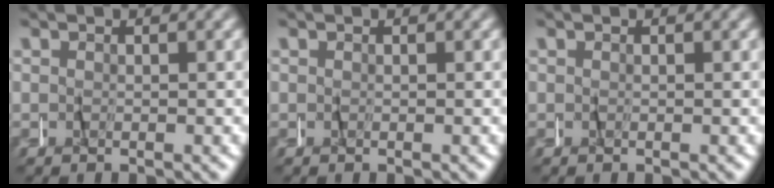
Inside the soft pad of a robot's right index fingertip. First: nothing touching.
{"total": 0.0}
{"total": 0.0}